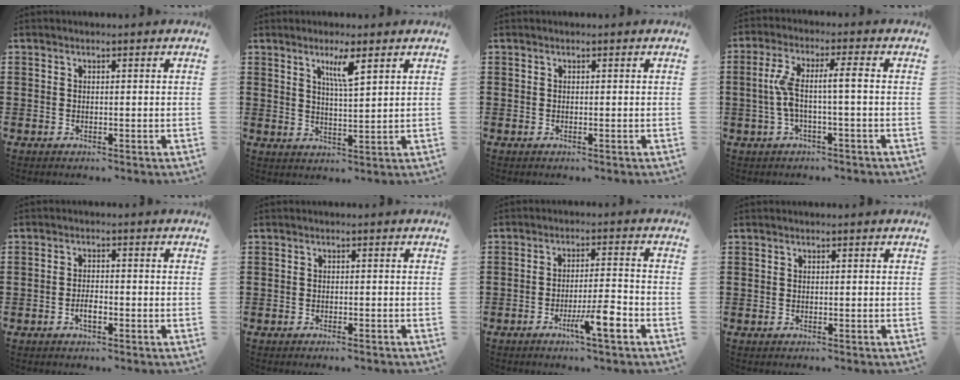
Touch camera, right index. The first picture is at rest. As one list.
[{"total": 4.4, "force": [2.6, 0.5, 3.6], "torque": [-0.069, 0.000, 0.042]}, {"total": 0.0}, {"total": 6.3, "force": [-0.7, 0.7, 6.2], "torque": [-0.134, -0.005, -0.024]}, {"total": 2.4, "force": [-1.2, 0.6, 2.0], "torque": [-0.038, -0.002, -0.019]}, {"total": 0.8, "force": [-0.7, 0.0, 0.3], "torque": [-0.009, -0.003, -0.014]}, {"total": 6.5, "force": [-3.7, 0.4, 5.4], "torque": [-0.097, -0.009, -0.063]}, {"total": 0.0}]